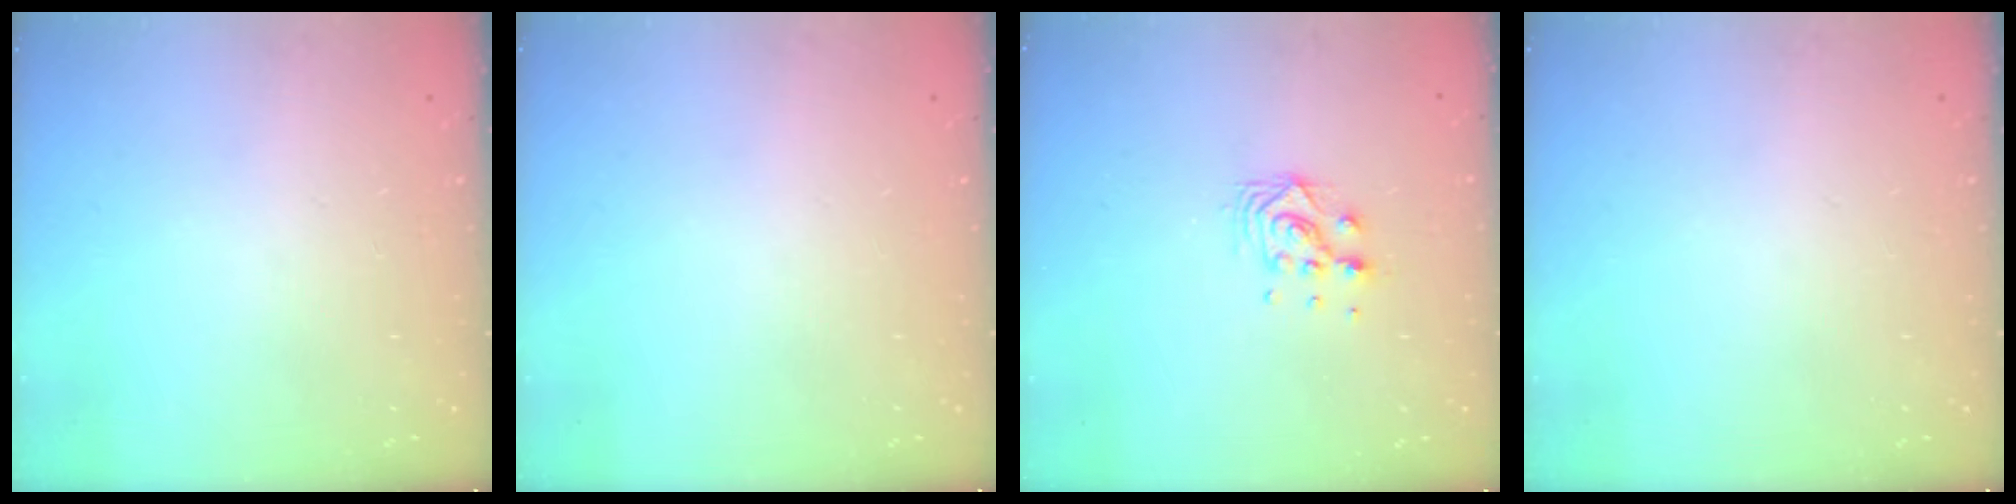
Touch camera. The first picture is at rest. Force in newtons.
{"total": 0.0}
{"total": 7.6, "press": 7.5, "slide": 0.5}
{"total": 0.0}